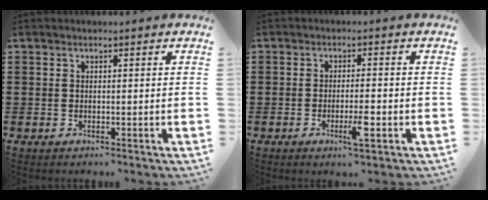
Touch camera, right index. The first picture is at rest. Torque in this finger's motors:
{"motor_torque": [0.13, 0.18, 0.14, 0.07]}